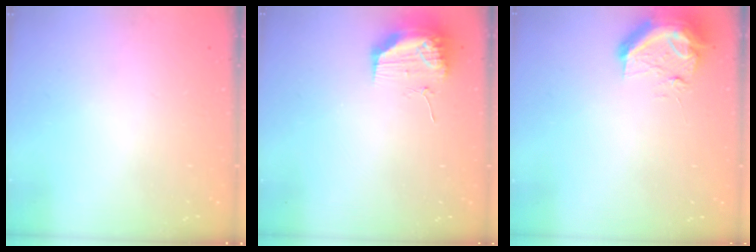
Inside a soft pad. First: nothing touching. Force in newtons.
{"total": 17.0, "press": 13.3, "slide": 10.6}
{"total": 14.4, "press": 11.8, "slide": 8.4}